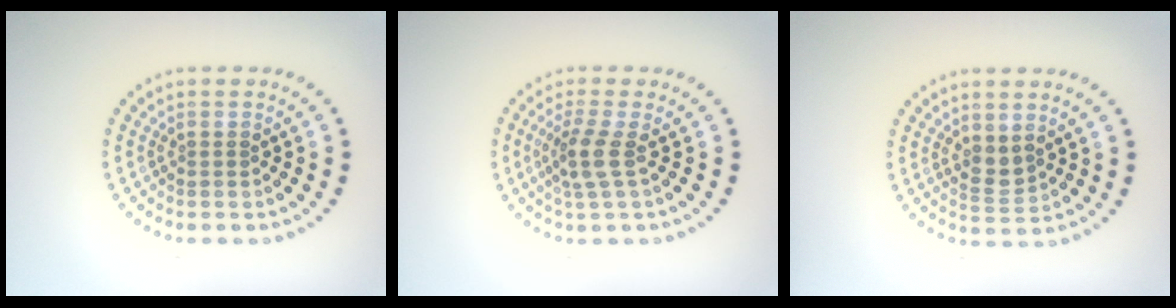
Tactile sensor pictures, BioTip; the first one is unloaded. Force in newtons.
{"total": 2.7, "press": 2.1, "slide": 1.7}
{"total": 1.7, "press": 1.5, "slide": 0.8}